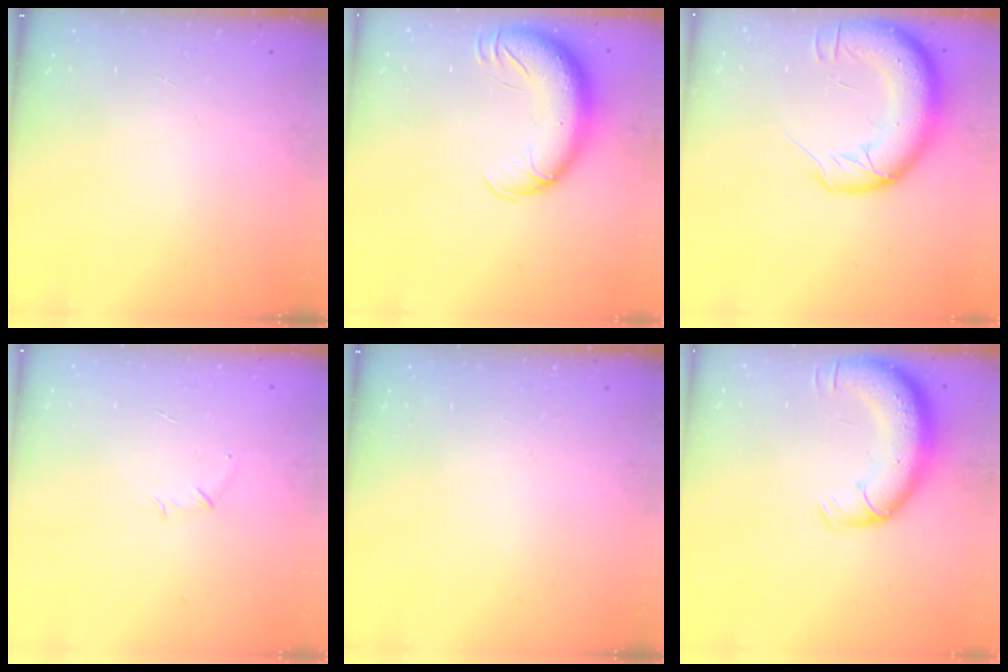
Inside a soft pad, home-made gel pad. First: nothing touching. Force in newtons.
{"total": 18.5, "press": 17.9, "slide": 4.4}
{"total": 17.4, "press": 16.9, "slide": 3.9}
{"total": 3.9, "press": 3.7, "slide": 1.2}
{"total": 0.0}
{"total": 13.3, "press": 12.9, "slide": 3.2}